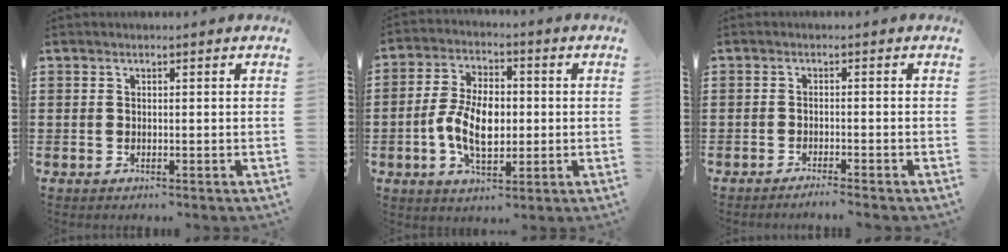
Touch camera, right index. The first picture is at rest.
{"total": 8.4, "force": [-1.0, 4.9, 6.7], "torque": [-0.149, 0.007, -0.023]}
{"total": 1.7, "force": [-1.6, -0.5, 0.3], "torque": [-0.005, -0.001, -0.032]}